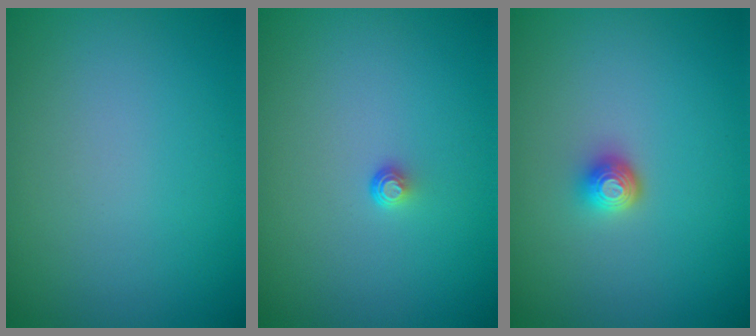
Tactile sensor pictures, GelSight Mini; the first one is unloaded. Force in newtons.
{"total": 0.9, "press": 0.5, "slide": 0.7}
{"total": 1.5, "press": 1.3, "slide": 0.8}